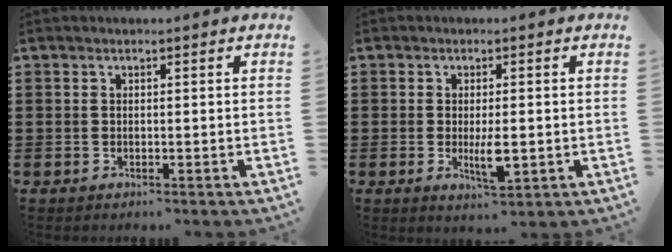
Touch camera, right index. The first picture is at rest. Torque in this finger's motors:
{"motor_torque": [0.20, 0.08, 0.14, 0.04]}